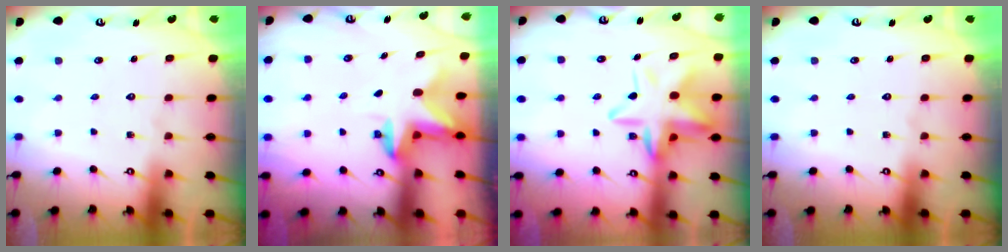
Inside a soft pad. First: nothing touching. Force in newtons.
{"total": 2.8, "press": 2.7, "slide": 0.5}
{"total": 14.3, "press": 14.2, "slide": 1.6}
{"total": 0.0}